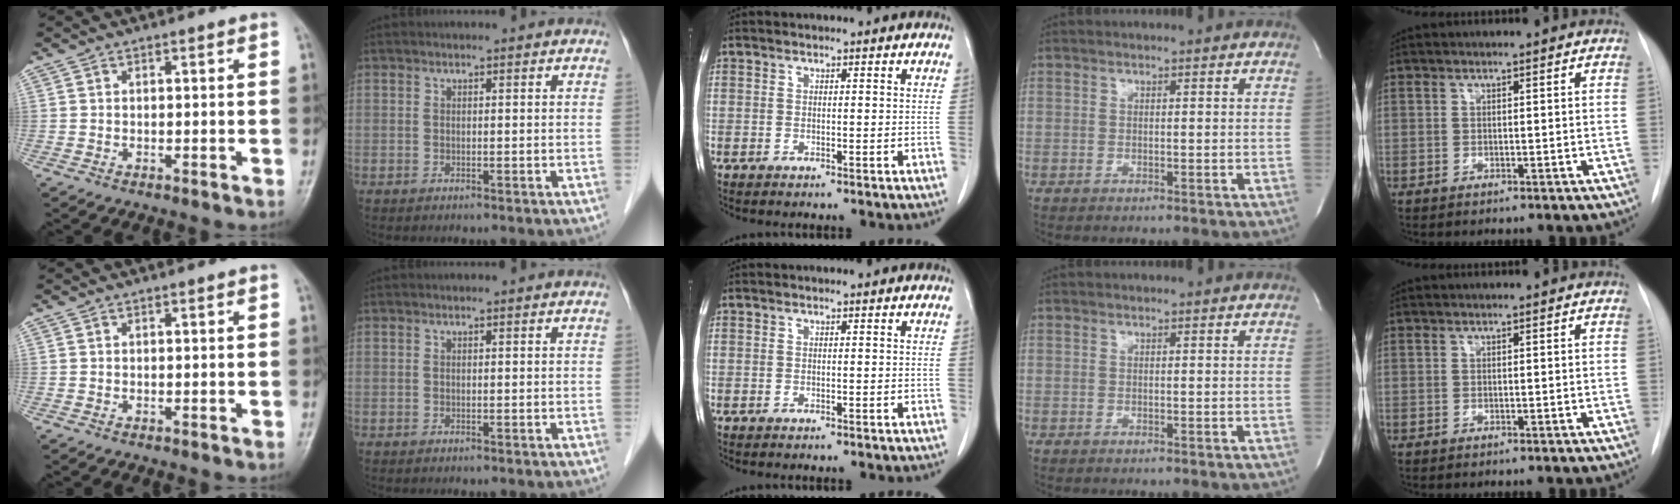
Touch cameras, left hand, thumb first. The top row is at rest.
{}